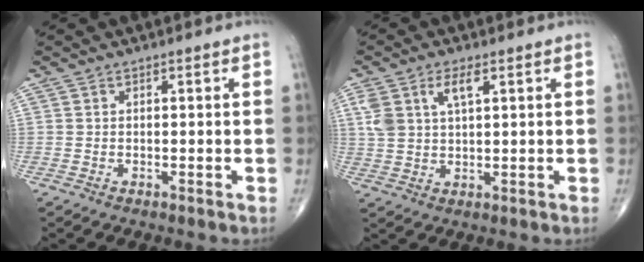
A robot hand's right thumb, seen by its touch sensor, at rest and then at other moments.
{"total": 6.5, "force": [2.8, 3.0, 5.0], "torque": [-0.105, 0.000, 0.059]}